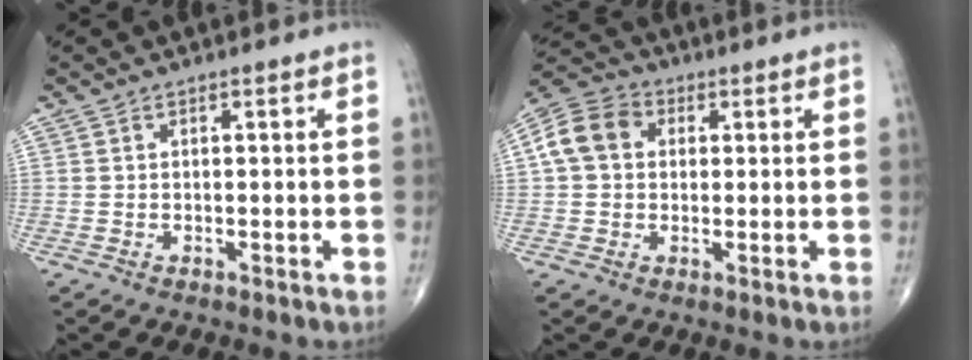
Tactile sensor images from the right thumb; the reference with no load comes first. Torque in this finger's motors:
{"motor_torque": [-0.15, 0.24, 0.41, 0.12, 0.05]}